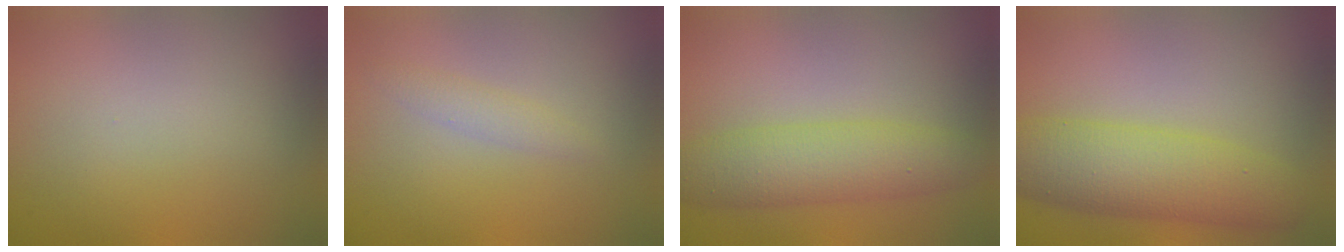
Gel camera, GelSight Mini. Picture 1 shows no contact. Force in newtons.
{"total": 1.3, "press": 1.3, "slide": 0.0}
{"total": 4.9, "press": 4.9, "slide": 0.2}
{"total": 6.5, "press": 6.5, "slide": 0.1}